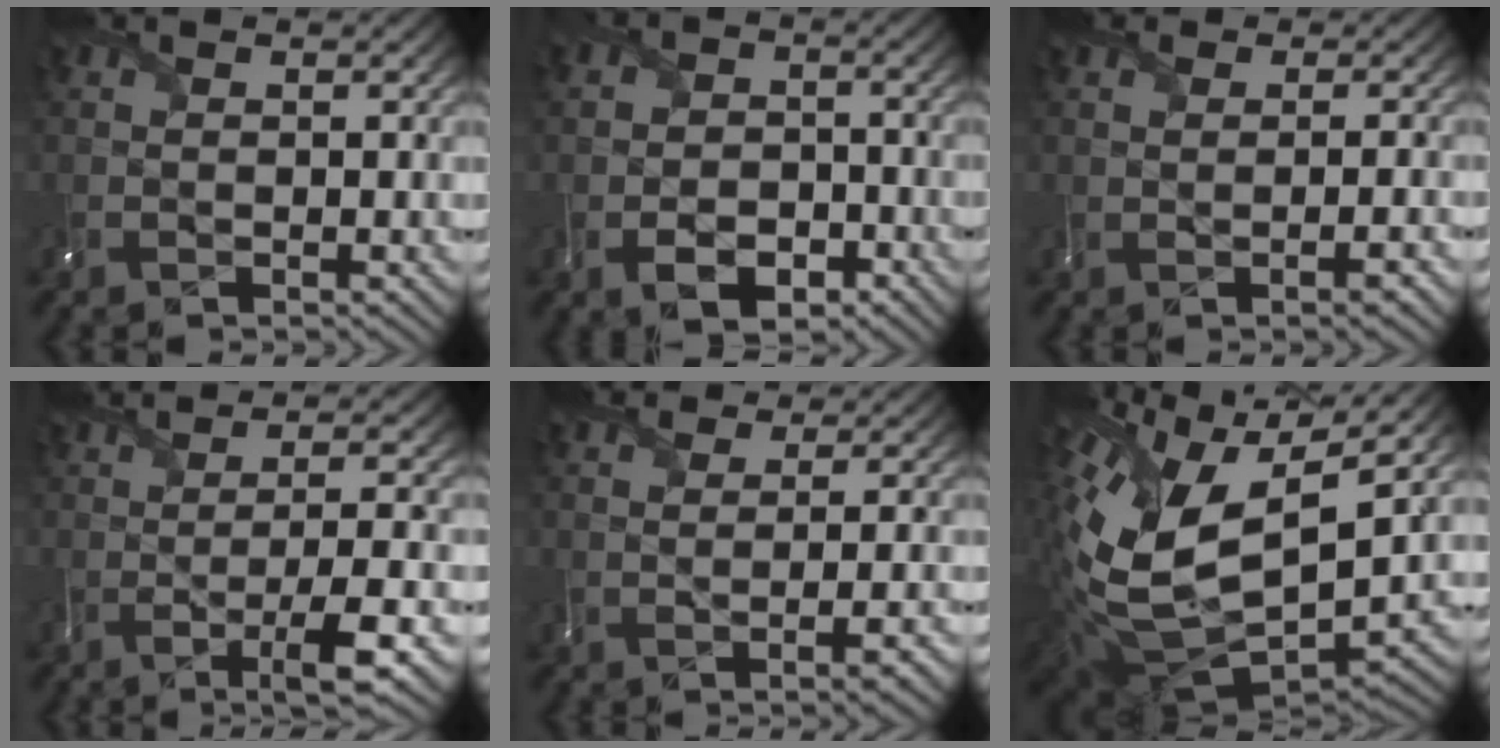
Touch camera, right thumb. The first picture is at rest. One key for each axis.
{"total": 5.7, "fx": -3.4, "fy": 3.9, "fz": 2.5, "tx": -0.025, "ty": -0.013, "tz": -0.072}
{"total": 2.2, "fx": 0.5, "fy": 0.9, "fz": 2.0, "tx": -0.026, "ty": 0.012, "tz": -0.012}
{"total": 6.0, "fx": -1.3, "fy": 0.2, "fz": 5.9, "tx": -0.089, "ty": 0.012, "tz": -0.023}
{"total": 5.3, "fx": 2.8, "fy": 1.5, "fz": 4.2, "tx": -0.053, "ty": 0.024, "tz": 0.020}
{"total": 15.6, "fx": 1.9, "fy": 9.1, "fz": 12.5, "tx": -0.293, "ty": -0.024, "tz": 0.043}